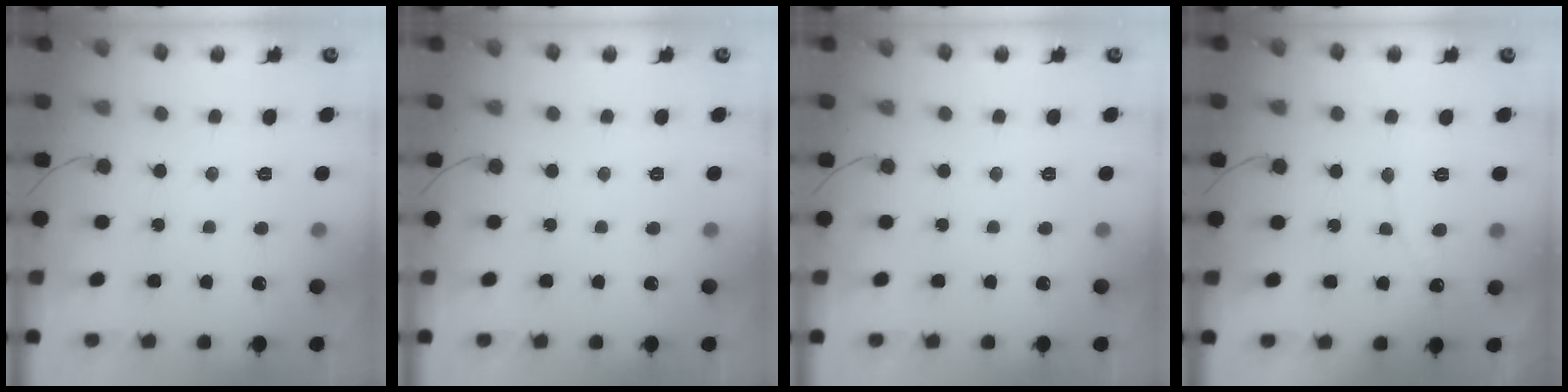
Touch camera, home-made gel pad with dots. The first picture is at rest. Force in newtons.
{"total": 0.0}
{"total": 0.0}
{"total": 5.7, "press": 5.7, "slide": 0.4}